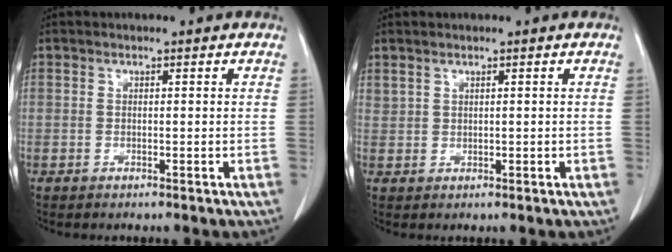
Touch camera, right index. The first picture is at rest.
{"total": 0.8, "force": [0.7, 0.3, 0.1], "torque": [0.003, 0.009, 0.018]}